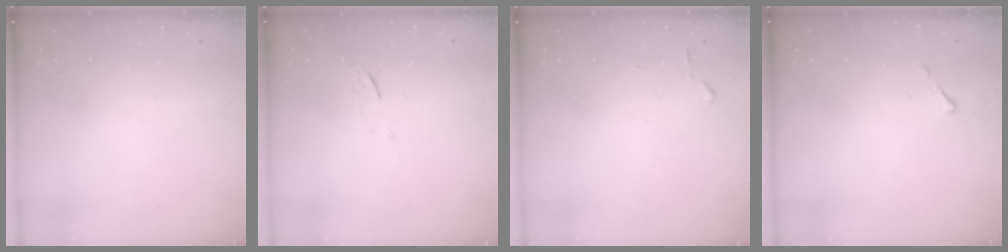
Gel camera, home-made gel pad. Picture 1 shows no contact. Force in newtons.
{"total": 3.6, "press": 3.4, "slide": 1.4}
{"total": 3.6, "press": 3.6, "slide": 0.5}
{"total": 2.5, "press": 2.5, "slide": 0.3}